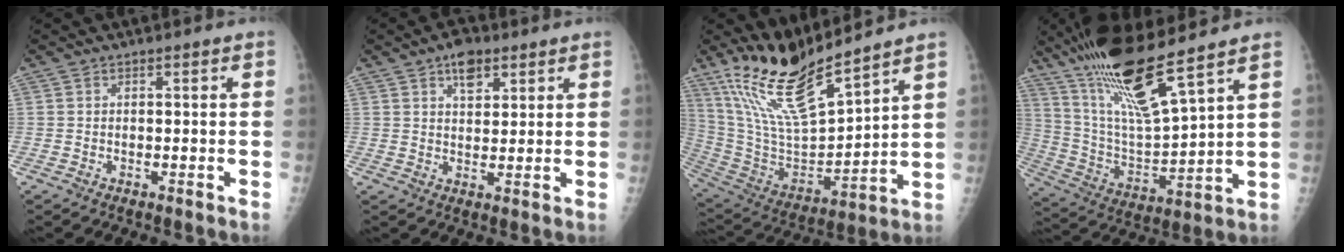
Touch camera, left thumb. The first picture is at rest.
{"total": 5.5, "force": [3.1, 3.1, 3.3], "torque": [-0.032, -0.012, 0.047]}
{"total": 17.5, "force": [14.1, 3.1, 9.9], "torque": [-0.170, -0.081, 0.286]}
{"total": 18.7, "force": [12.9, 2.7, 13.2], "torque": [-0.237, -0.061, 0.248]}